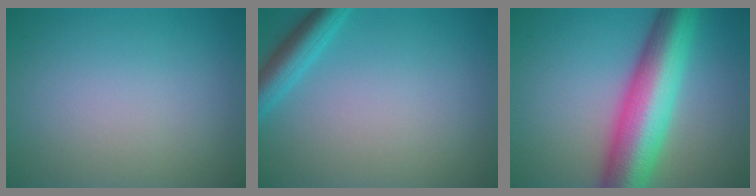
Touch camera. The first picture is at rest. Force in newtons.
{"total": 3.2, "press": 3.2, "slide": 0.3}
{"total": 10.7, "press": 10.7, "slide": 0.2}